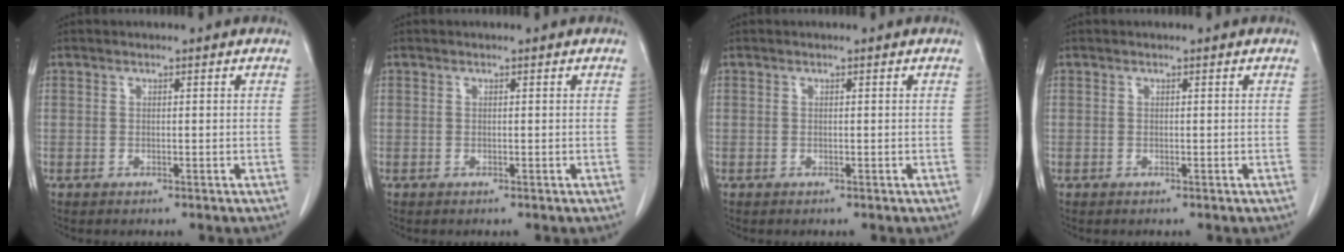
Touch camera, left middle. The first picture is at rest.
{"total": 0.0}
{"total": 0.0}
{"total": 0.0}